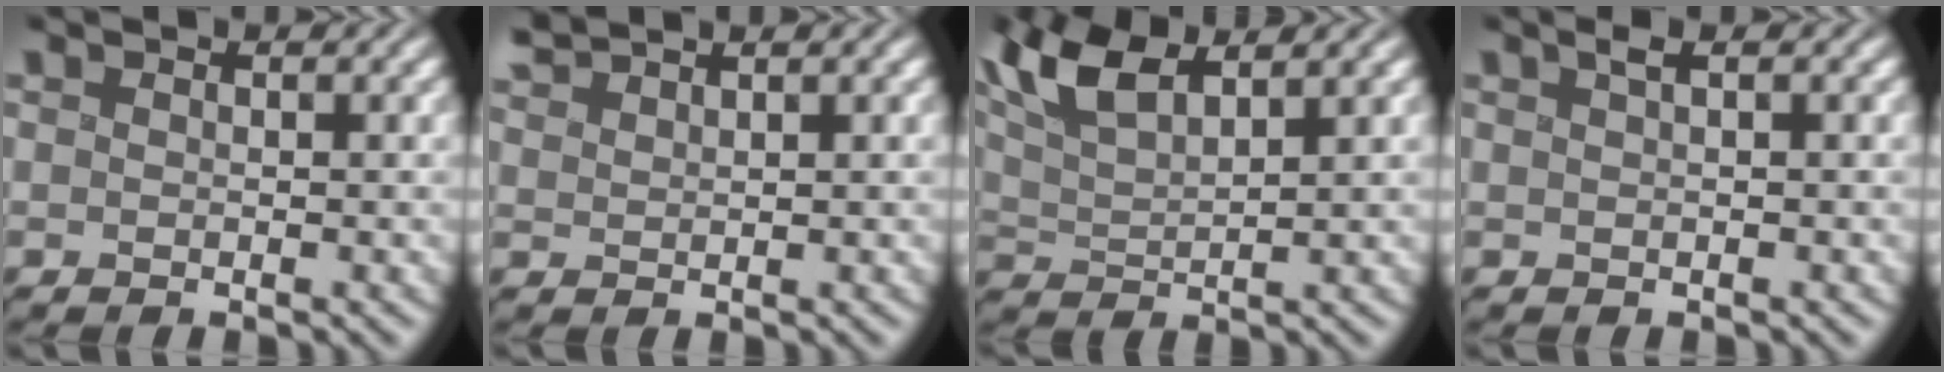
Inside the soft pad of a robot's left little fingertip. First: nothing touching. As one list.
[{"total": 2.0, "force": [2.0, 0.2, 0.6], "torque": [-0.019, 0.012, 0.043]}, {"total": 6.5, "force": [4.4, 2.0, 4.4], "torque": [-0.113, 0.020, 0.085]}, {"total": 0.9, "force": [0.5, -0.1, 0.8], "torque": [-0.020, 0.004, 0.010]}]